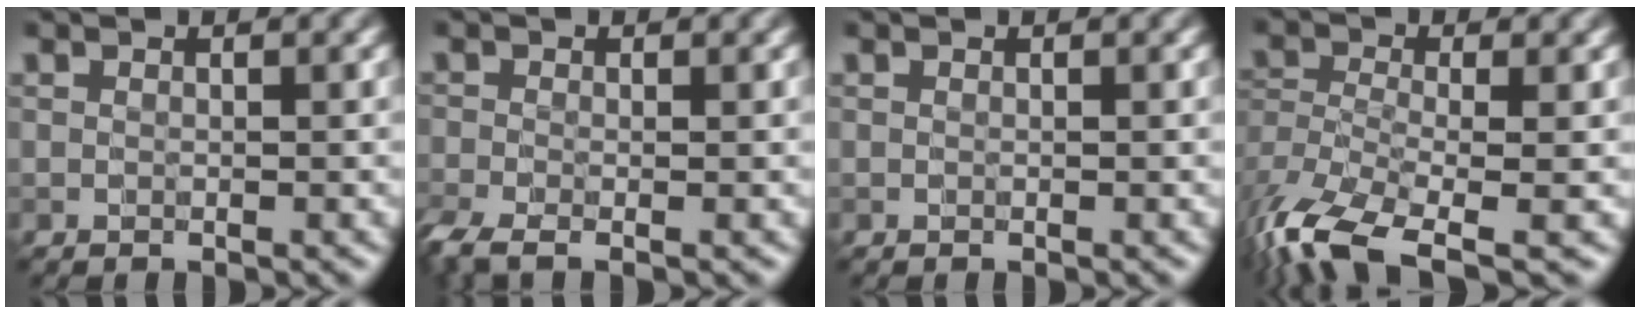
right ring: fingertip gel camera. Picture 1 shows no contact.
{"total": 3.1, "force": [-1.9, 1.0, 2.3], "torque": [-0.052, -0.011, -0.043]}
{"total": 0.0}
{"total": 9.7, "force": [-6.1, 3.6, 6.6], "torque": [-0.144, -0.019, -0.119]}